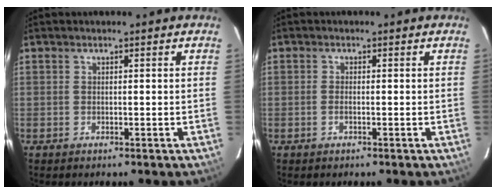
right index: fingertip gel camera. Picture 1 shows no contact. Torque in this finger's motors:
{"motor_torque": [-0.04, 0.05, -0.06, 0.00]}